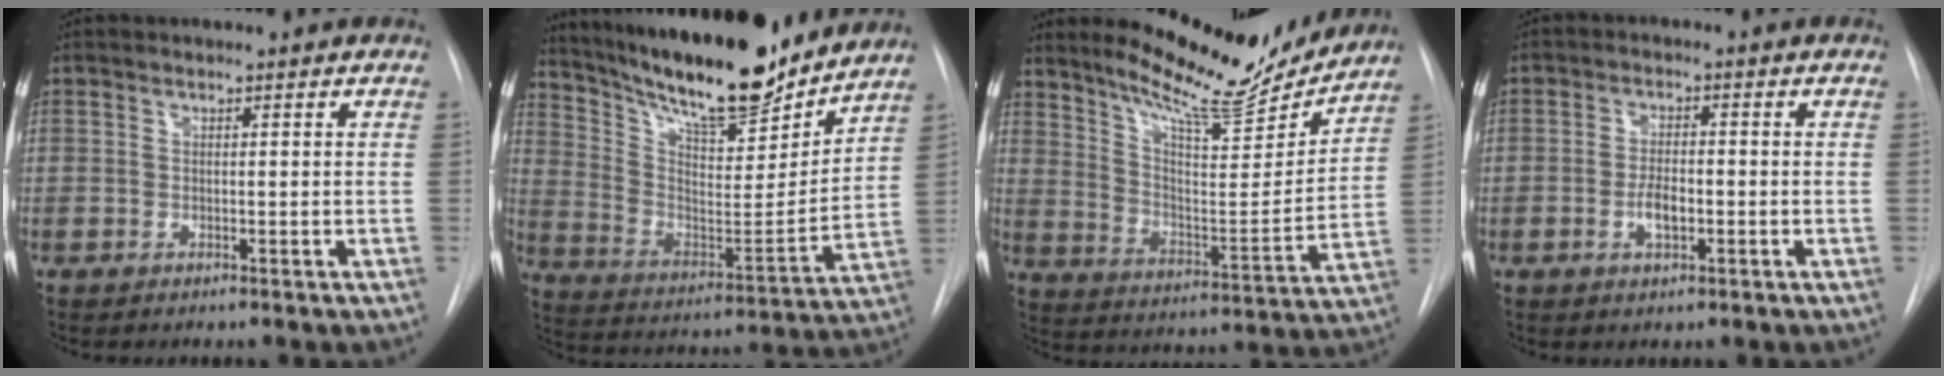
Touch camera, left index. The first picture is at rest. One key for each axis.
{"total": 22.7, "fx": 19.3, "fy": 4.3, "fz": 11.1, "tx": -0.199, "ty": -0.016, "tz": 0.309}
{"total": 16.2, "fx": 15.0, "fy": 2.1, "fz": 5.8, "tx": -0.099, "ty": -0.045, "tz": 0.228}
{"total": 3.6, "fx": -1.1, "fy": 1.4, "fz": 3.1, "tx": -0.058, "ty": 0.001, "tz": -0.019}